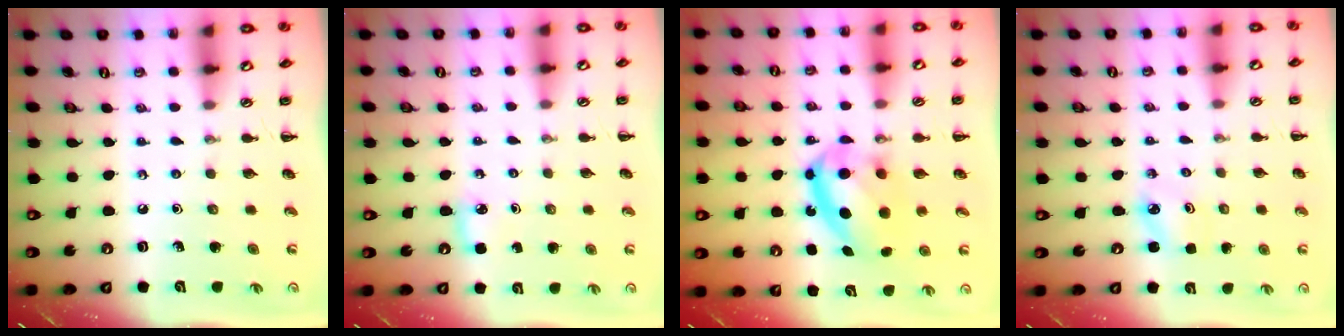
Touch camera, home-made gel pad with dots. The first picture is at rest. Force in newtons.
{"total": 3.9, "press": 3.7, "slide": 1.2}
{"total": 12.4, "press": 12.1, "slide": 2.8}
{"total": 2.3, "press": 2.3, "slide": 0.4}